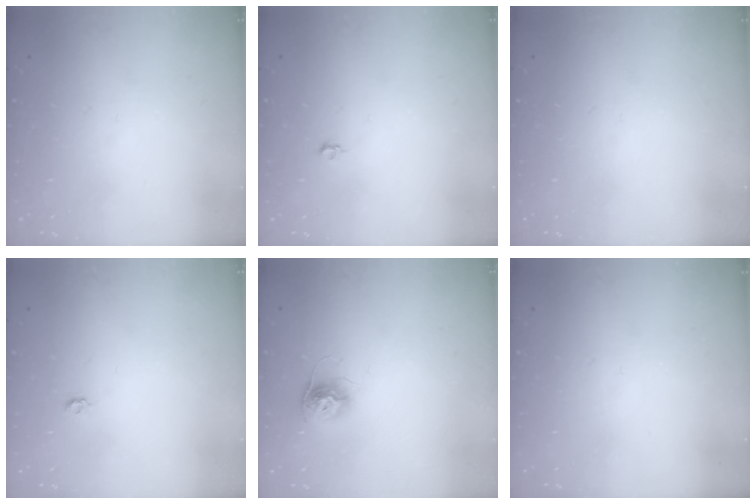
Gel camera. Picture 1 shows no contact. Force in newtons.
{"total": 4.0, "press": 4.0, "slide": 0.6}
{"total": 0.0}
{"total": 4.0, "press": 4.0, "slide": 0.4}
{"total": 10.0, "press": 10.0, "slide": 0.6}
{"total": 0.0}